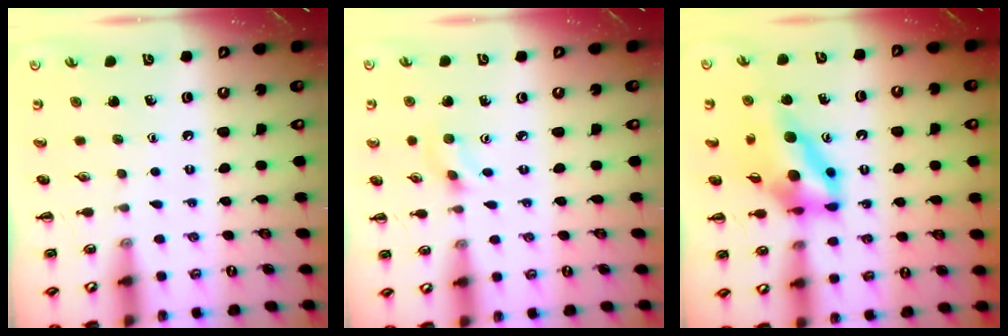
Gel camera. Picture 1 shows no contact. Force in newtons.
{"total": 2.3, "press": 2.1, "slide": 0.9}
{"total": 11.0, "press": 10.3, "slide": 3.7}